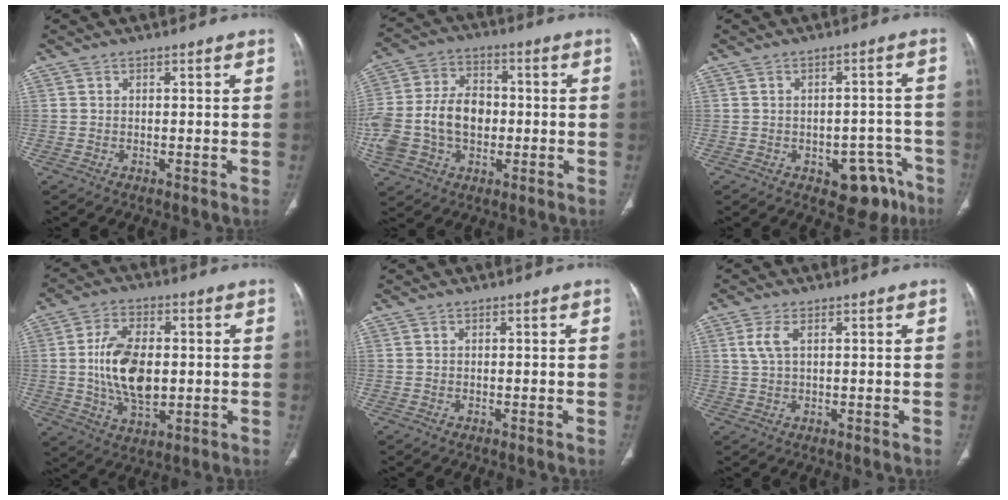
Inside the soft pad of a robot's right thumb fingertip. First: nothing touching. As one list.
[{"total": 16.4, "force": [-1.8, 11.8, 11.2], "torque": [-0.228, 0.028, -0.027]}, {"total": 9.0, "force": [-5.1, 5.2, 5.3], "torque": [-0.026, 0.039, -0.058]}, {"total": 13.2, "force": [0.1, 7.7, 10.7], "torque": [-0.186, -0.001, 0.009]}, {"total": 0.0}, {"total": 3.3, "force": [1.1, 1.4, 2.7], "torque": [-0.072, 0.008, 0.028]}]